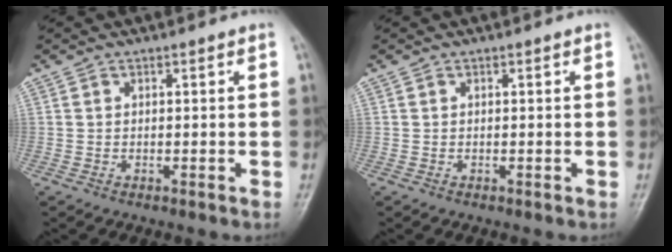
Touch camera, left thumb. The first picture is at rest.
{"total": 0.0}